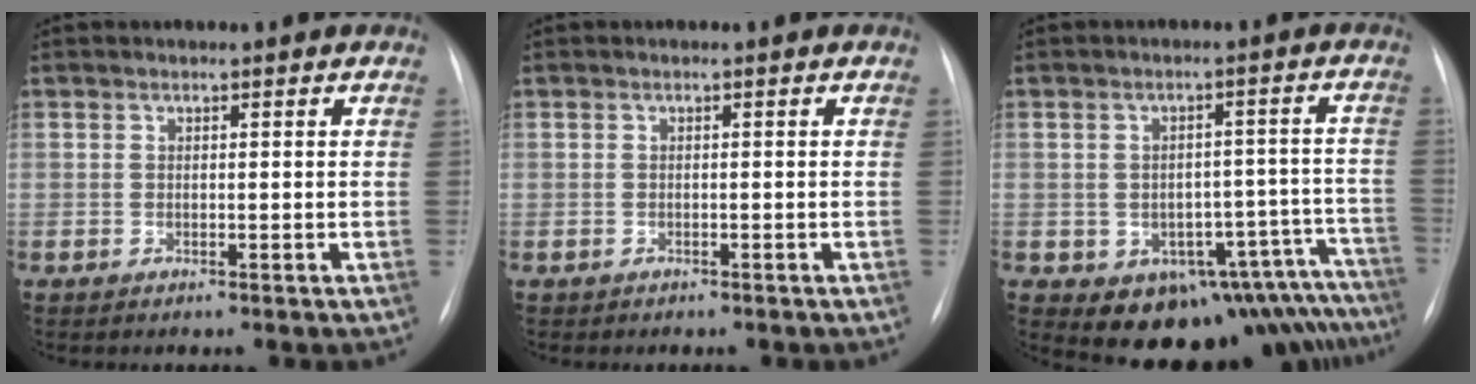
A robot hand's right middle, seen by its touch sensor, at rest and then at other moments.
{"total": 0.6, "force": [-0.4, 0.4, 0.1], "torque": [-0.012, 0.002, -0.006]}
{"total": 13.8, "force": [-10.9, 6.5, 5.4], "torque": [-0.028, 0.054, -0.122]}